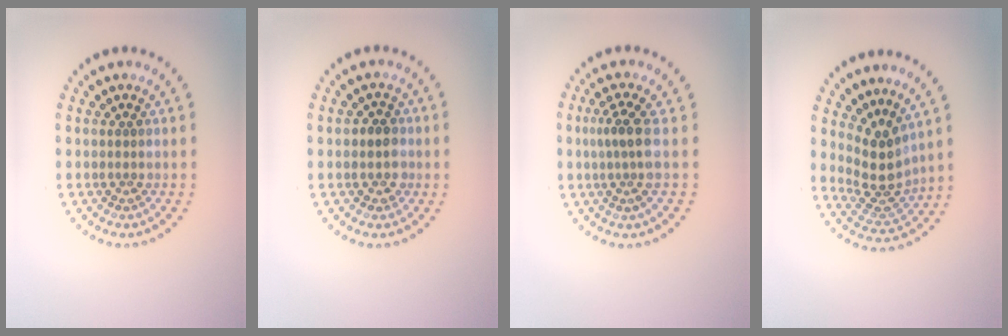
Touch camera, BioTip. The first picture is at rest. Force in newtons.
{"total": 2.0, "press": 1.9, "slide": 0.5}
{"total": 2.7, "press": 2.0, "slide": 1.8}
{"total": 3.8, "press": 2.8, "slide": 2.5}